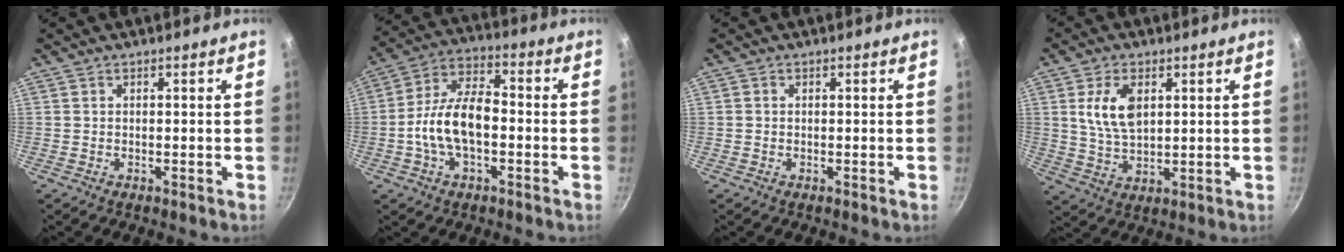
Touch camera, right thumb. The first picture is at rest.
{"total": 12.7, "force": [-2.3, 6.8, 10.5], "torque": [-0.176, 0.042, -0.054]}
{"total": 0.5, "force": [-0.1, 0.5, 0.2], "torque": [-0.002, 0.002, -0.003]}
{"total": 8.7, "force": [2.5, 5.1, 6.7], "torque": [-0.118, -0.014, 0.049]}